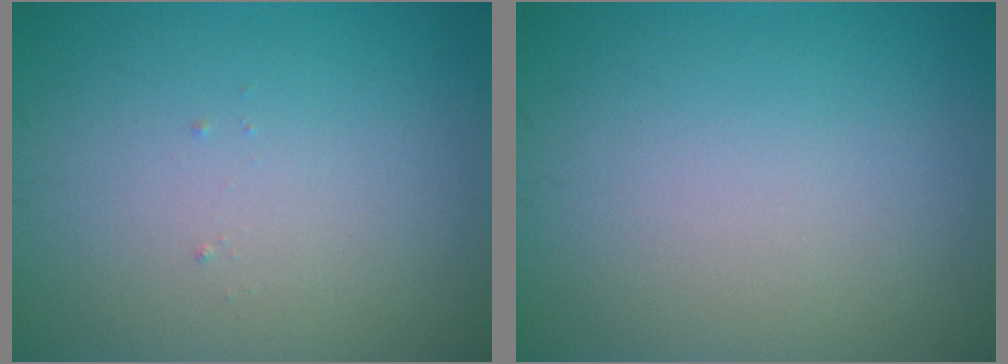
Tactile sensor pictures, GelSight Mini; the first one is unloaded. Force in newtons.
{"total": 0.0}